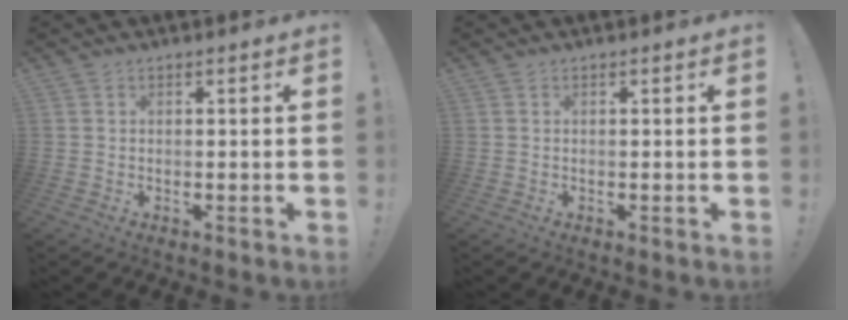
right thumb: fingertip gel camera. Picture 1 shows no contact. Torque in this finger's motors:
{"motor_torque": [-0.04, -0.04, 0.02, 0.02, 0.01]}